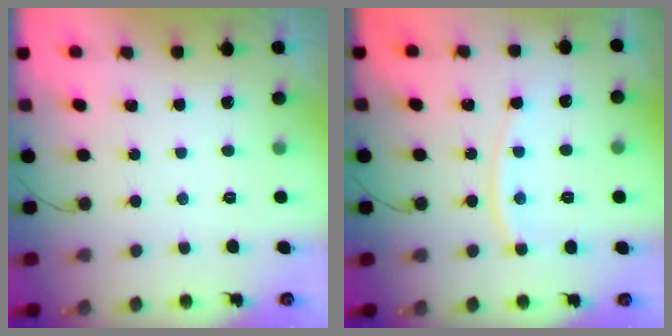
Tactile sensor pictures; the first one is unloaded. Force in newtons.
{"total": 9.2, "press": 9.1, "slide": 1.1}